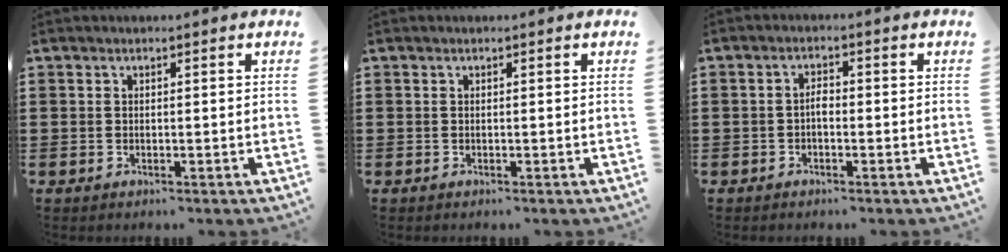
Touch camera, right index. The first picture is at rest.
{"total": 0.0}
{"total": 1.6, "force": [-0.6, 0.7, 1.3], "torque": [-0.026, 0.004, -0.012]}